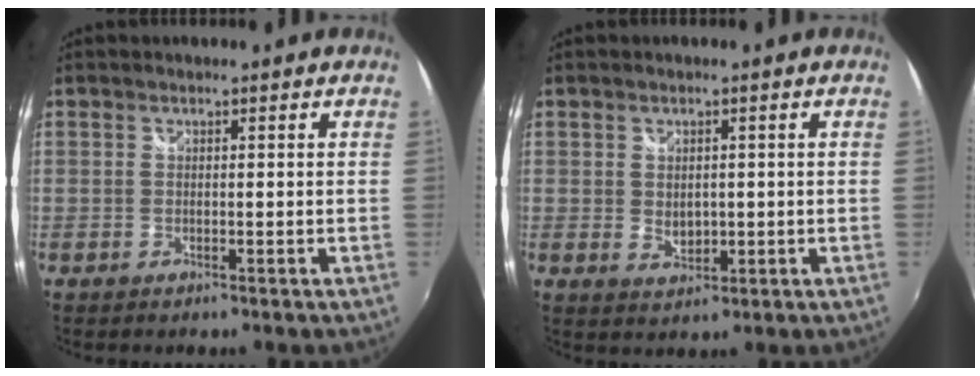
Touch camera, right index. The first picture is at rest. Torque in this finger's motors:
{"motor_torque": [-0.03, 0.01, 0.15, 0.01]}